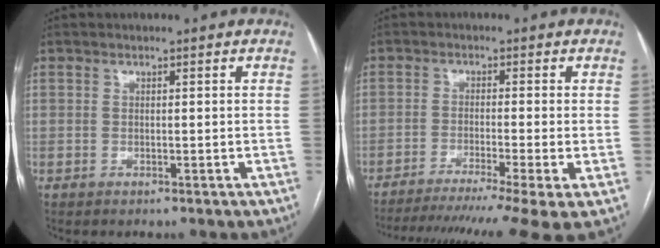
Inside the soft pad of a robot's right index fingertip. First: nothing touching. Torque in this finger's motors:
{"motor_torque": [1.49, -0.64, 0.64, 0.16]}